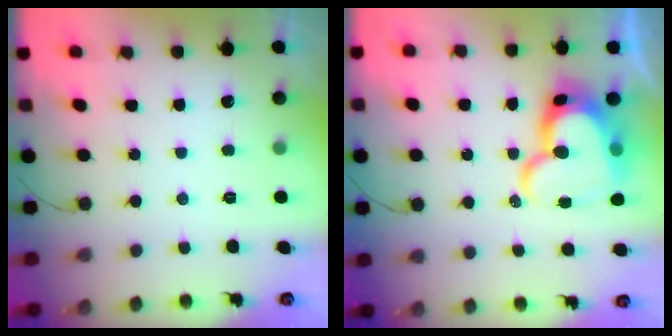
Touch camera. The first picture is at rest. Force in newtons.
{"total": 19.2, "press": 19.1, "slide": 2.0}